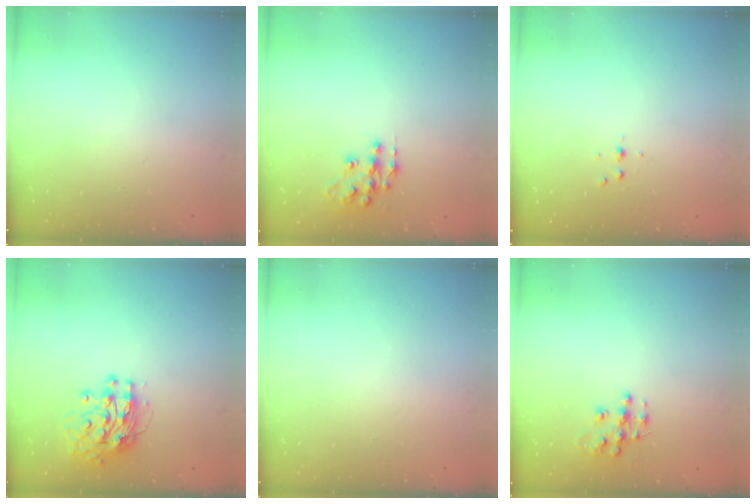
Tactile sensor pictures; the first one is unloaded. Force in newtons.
{"total": 11.1, "press": 11.0, "slide": 0.7}
{"total": 2.8, "press": 2.8, "slide": 0.4}
{"total": 10.8, "press": 10.8, "slide": 0.8}
{"total": 0.0}
{"total": 9.0, "press": 9.0, "slide": 0.4}